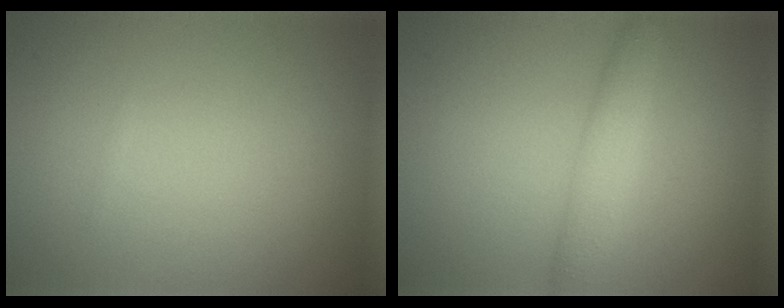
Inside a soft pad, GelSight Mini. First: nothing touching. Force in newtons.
{"total": 2.7, "press": 2.7, "slide": 0.0}